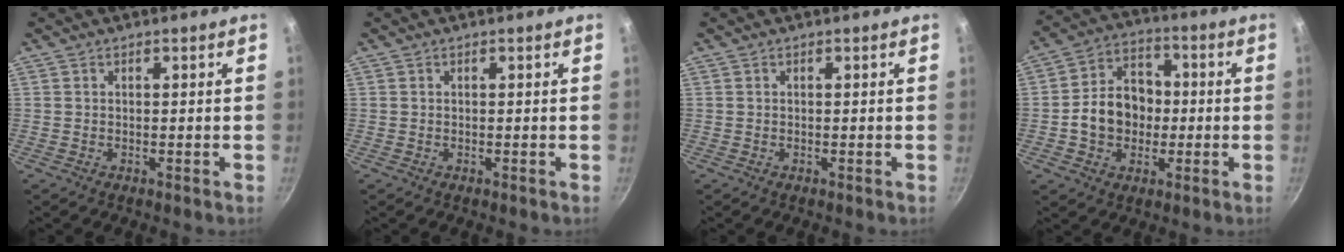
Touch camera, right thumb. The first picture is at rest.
{"total": 0.0}
{"total": 0.0}
{"total": 12.0, "force": [-1.1, 9.6, 7.1], "torque": [-0.084, 0.026, -0.029]}